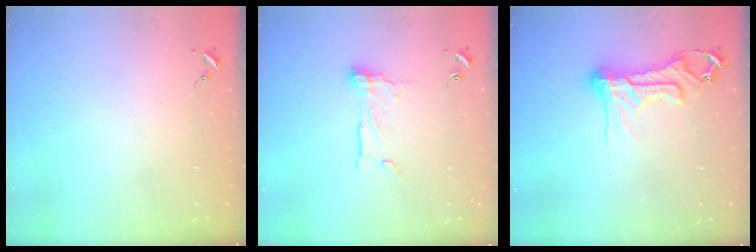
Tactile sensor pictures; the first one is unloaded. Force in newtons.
{"total": 10.4, "press": 10.4, "slide": 1.0}
{"total": 14.0, "press": 13.9, "slide": 1.3}